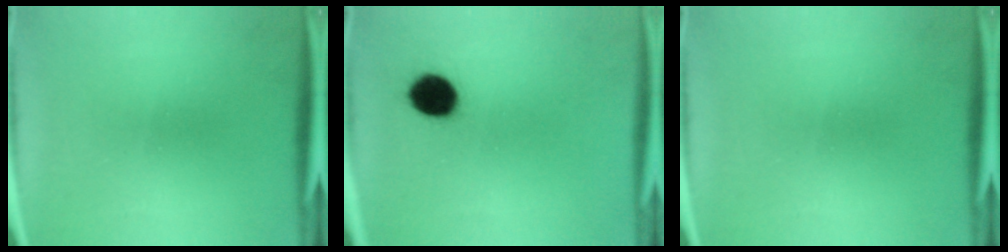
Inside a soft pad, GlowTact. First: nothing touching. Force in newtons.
{"total": 8.0}
{"total": 0.0}